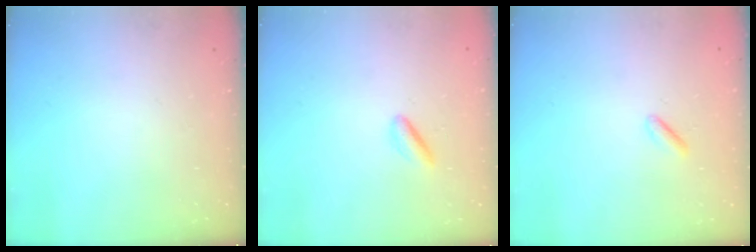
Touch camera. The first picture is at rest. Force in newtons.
{"total": 2.7, "press": 2.6, "slide": 0.7}
{"total": 0.7, "press": 0.3, "slide": 0.6}